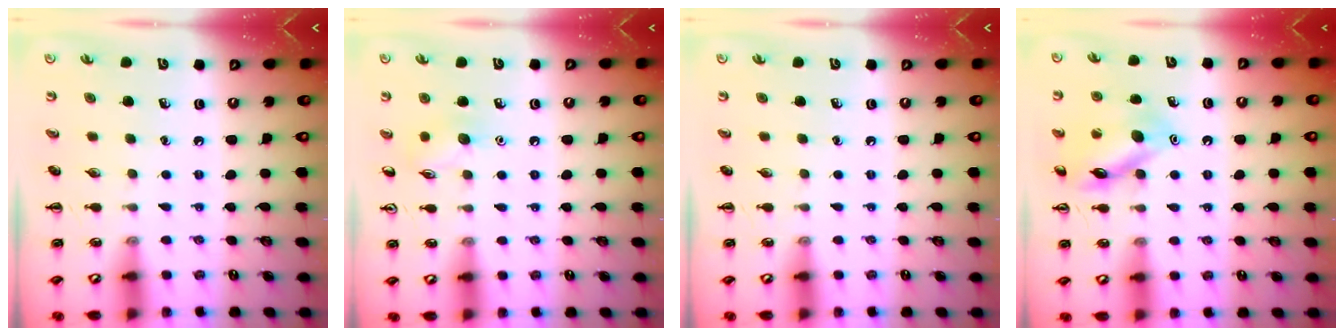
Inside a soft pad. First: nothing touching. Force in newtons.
{"total": 6.5, "press": 6.4, "slide": 1.2}
{"total": 0.0}
{"total": 13.2, "press": 13.2, "slide": 1.3}